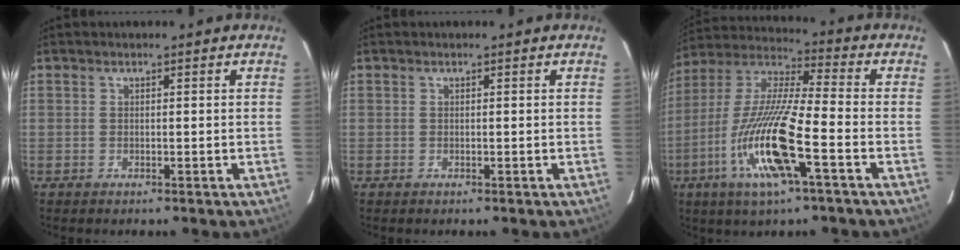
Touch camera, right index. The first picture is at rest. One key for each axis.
{"total": 0.0}
{"total": 16.7, "fx": -5.9, "fy": 1.7, "fz": 15.5, "tx": -0.323, "ty": -0.012, "tz": -0.113}